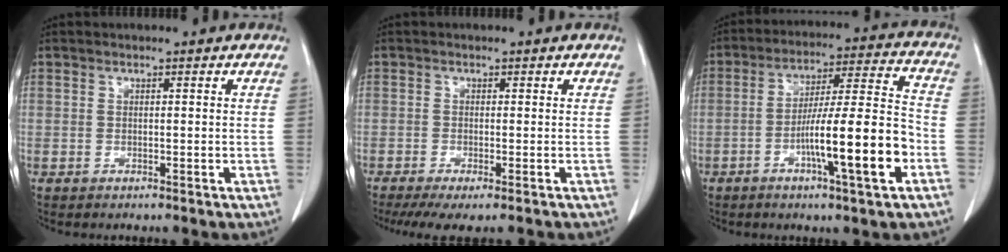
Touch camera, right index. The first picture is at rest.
{"total": 6.3, "force": [-4.9, 0.9, 4.0], "torque": [-0.055, -0.013, -0.077]}
{"total": 14.6, "force": [-5.2, 0.3, 13.6], "torque": [-0.225, 0.005, -0.084]}